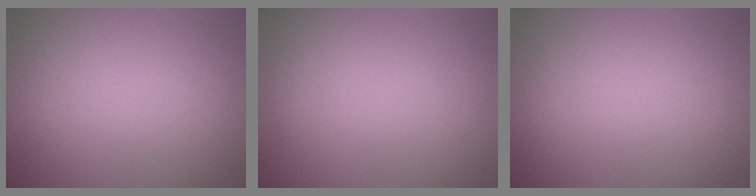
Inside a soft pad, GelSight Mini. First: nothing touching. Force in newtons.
{"total": 0.0}
{"total": 0.0}